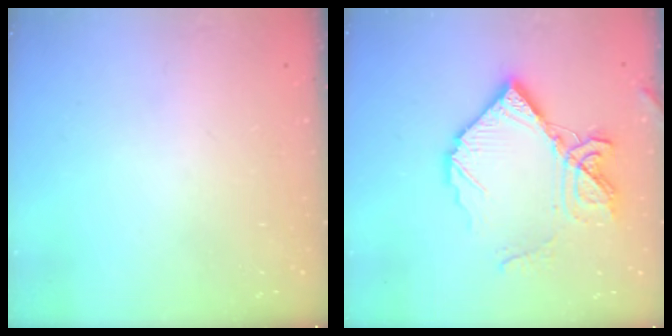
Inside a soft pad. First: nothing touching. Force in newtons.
{"total": 16.4, "press": 16.4, "slide": 1.6}